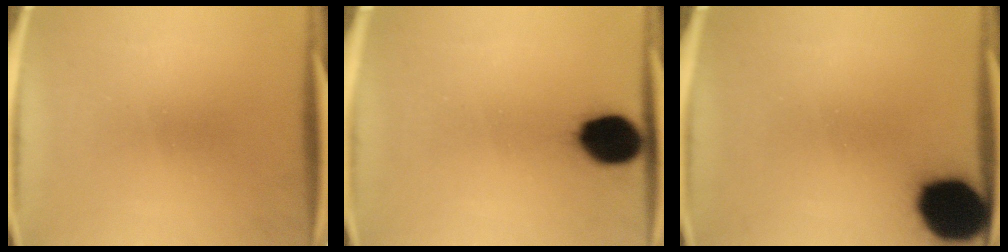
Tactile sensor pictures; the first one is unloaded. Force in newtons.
{"total": 11.9}
{"total": 17.4}